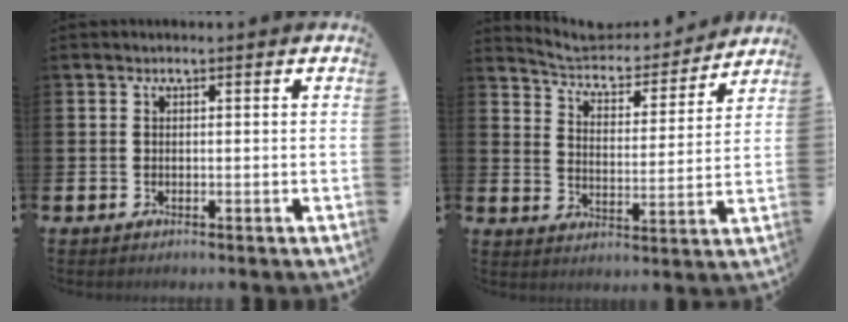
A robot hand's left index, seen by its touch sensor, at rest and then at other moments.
{"total": 6.5, "force": [6.3, 1.2, 1.2], "torque": [-0.053, -0.054, 0.105]}